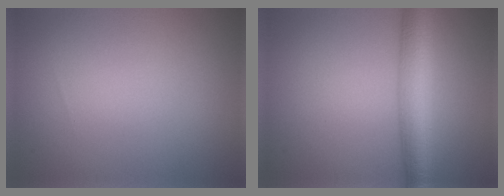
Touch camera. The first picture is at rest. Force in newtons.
{"total": 5.4, "press": 5.4, "slide": 0.2}